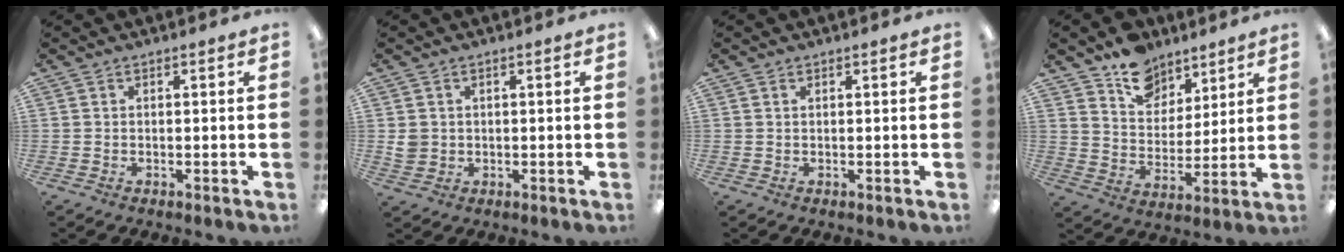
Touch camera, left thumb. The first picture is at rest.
{"total": 2.7, "force": [0.6, 2.5, 1.0], "torque": [-0.020, 0.004, 0.014]}
{"total": 0.5, "force": [0.4, 0.3, 0.2], "torque": [-0.006, 0.002, 0.007]}
{"total": 11.7, "force": [8.9, 7.2, 2.5], "torque": [-0.039, -0.064, 0.170]}